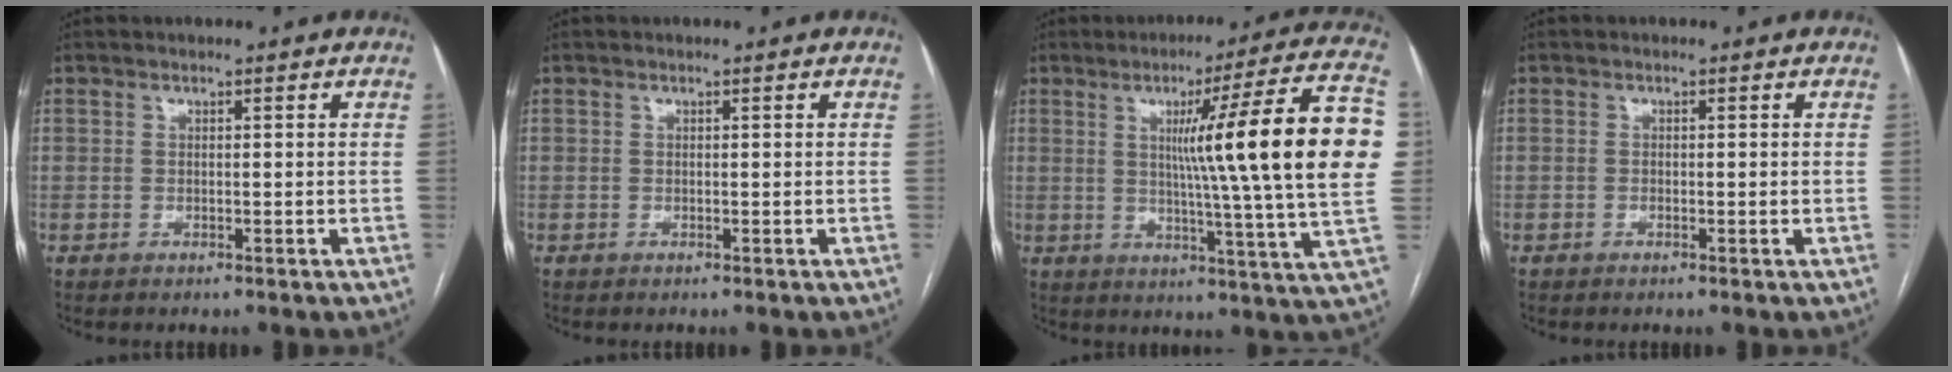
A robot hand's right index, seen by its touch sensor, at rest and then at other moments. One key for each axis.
{"total": 0.0}
{"total": 22.8, "fx": 3.5, "fy": -1.6, "fz": 22.5, "tx": -0.262, "ty": 0.008, "tz": 0.035}
{"total": 0.8, "fx": -0.2, "fy": 0.2, "fz": 0.7, "tx": -0.012, "ty": 0.000, "tz": -0.001}